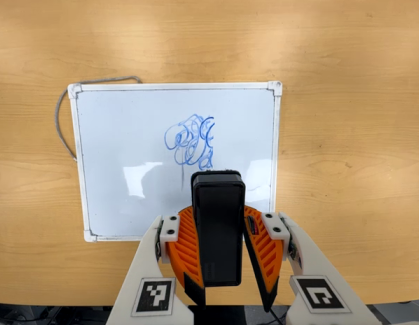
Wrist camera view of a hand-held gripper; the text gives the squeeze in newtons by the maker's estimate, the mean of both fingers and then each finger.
{"total": 11.4, "left": 10.1, "right": 12.8}